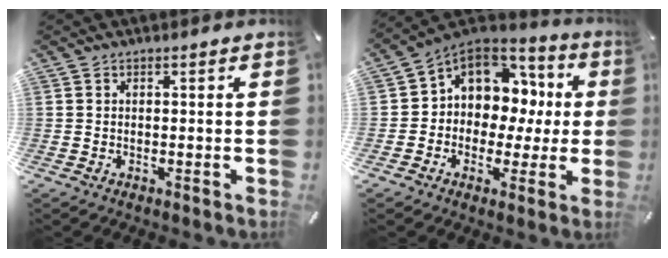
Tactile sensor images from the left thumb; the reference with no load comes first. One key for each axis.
{"total": 10.5, "fx": 2.9, "fy": 8.9, "fz": 4.7, "tx": -0.081, "ty": -0.025, "tz": 0.058}